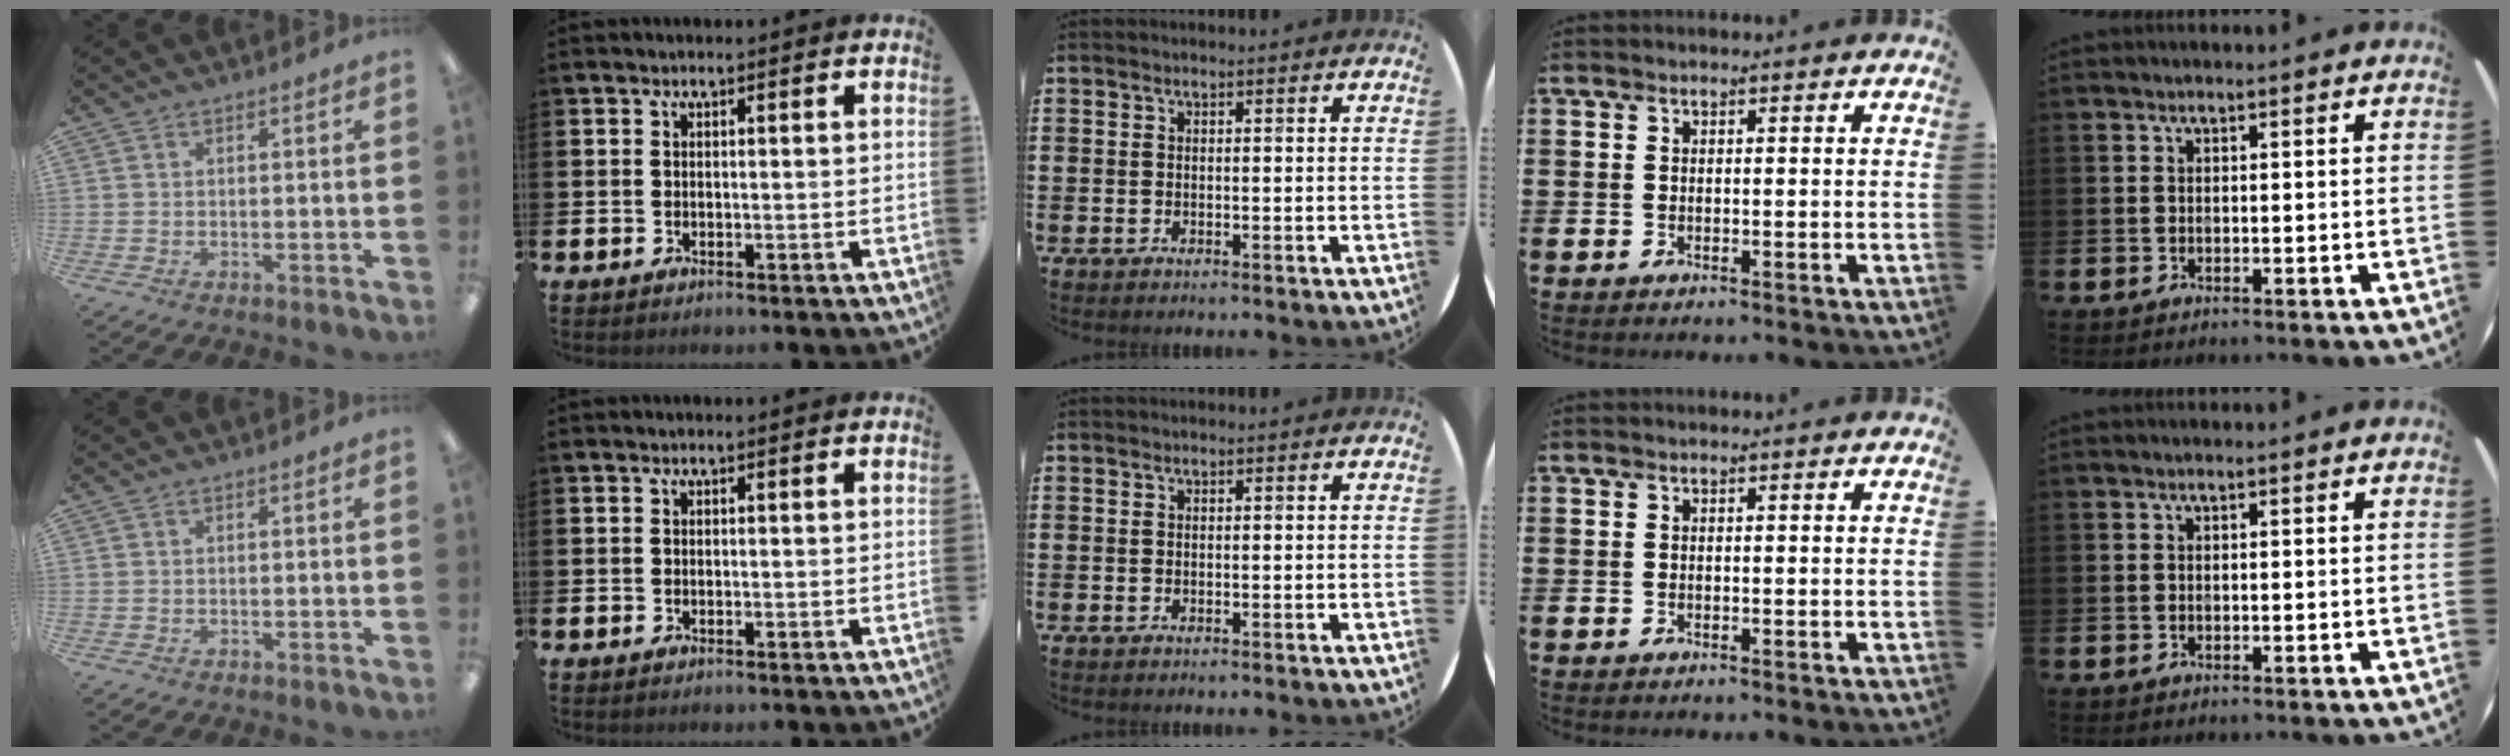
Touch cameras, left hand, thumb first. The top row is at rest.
{}